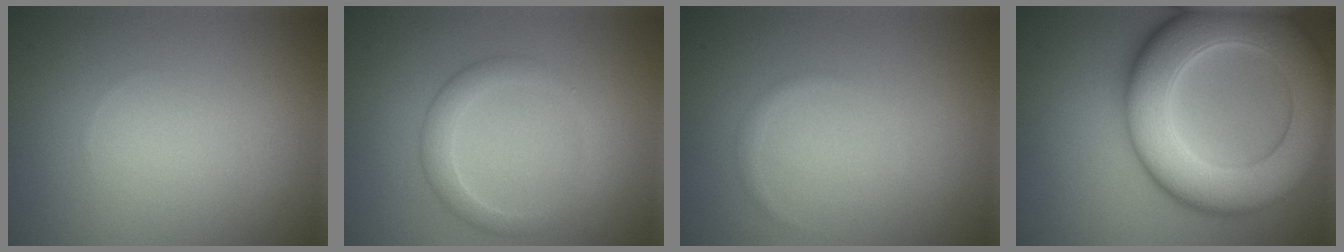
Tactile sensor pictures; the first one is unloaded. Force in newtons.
{"total": 2.2, "press": 2.2, "slide": 0.1}
{"total": 0.6, "press": 0.6, "slide": 0.0}
{"total": 12.2, "press": 12.2, "slide": 0.2}